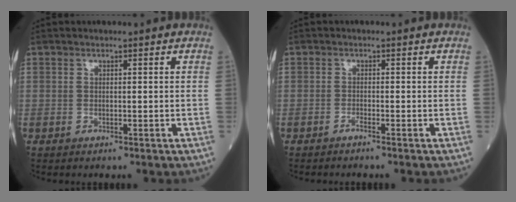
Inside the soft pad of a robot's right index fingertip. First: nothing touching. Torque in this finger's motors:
{"motor_torque": [-0.08, -0.04, 0.06, 0.01]}